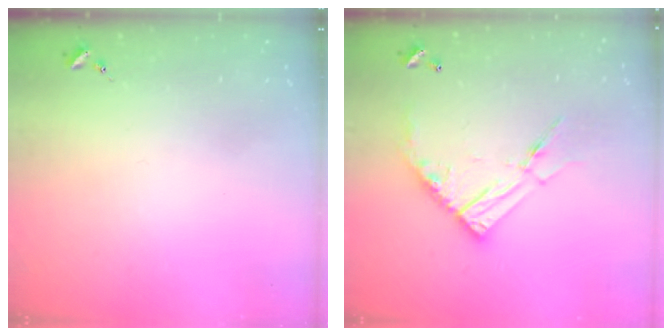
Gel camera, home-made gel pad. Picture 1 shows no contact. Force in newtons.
{"total": 14.1, "press": 14.0, "slide": 1.4}